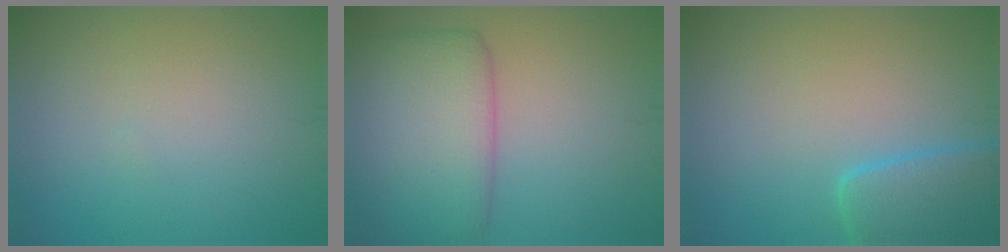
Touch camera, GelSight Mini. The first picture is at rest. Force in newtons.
{"total": 7.5, "press": 7.5, "slide": 0.1}
{"total": 5.2, "press": 5.1, "slide": 0.5}